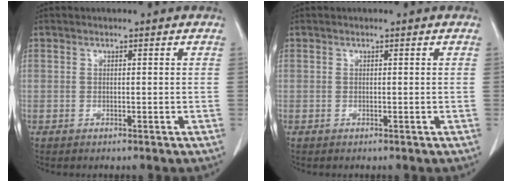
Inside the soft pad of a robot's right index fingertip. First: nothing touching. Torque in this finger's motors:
{"motor_torque": [0.00, 0.00, 0.00, 0.00]}